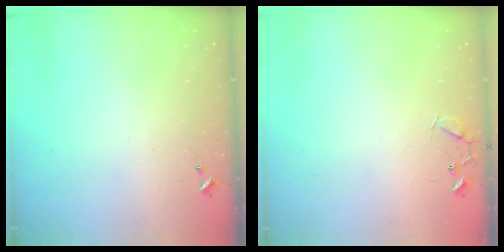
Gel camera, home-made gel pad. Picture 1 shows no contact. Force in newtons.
{"total": 7.7, "press": 7.6, "slide": 0.5}